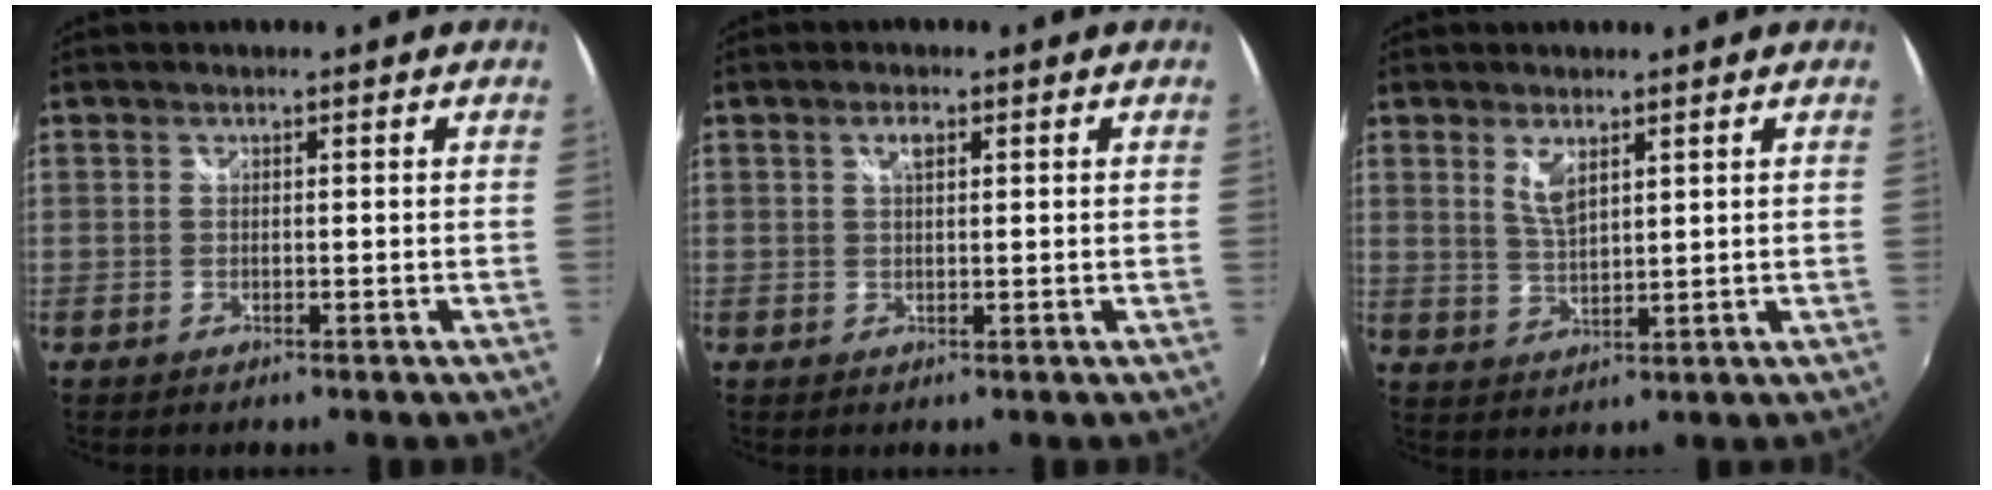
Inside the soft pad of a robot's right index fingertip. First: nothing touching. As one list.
[{"total": 2.0, "force": [0.8, 0.8, 1.6], "torque": [-0.028, 0.004, 0.013]}, {"total": 4.3, "force": [2.3, 1.5, 3.3], "torque": [-0.060, -0.005, 0.044]}]